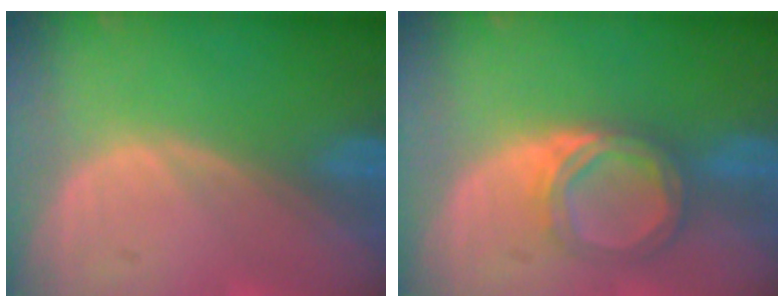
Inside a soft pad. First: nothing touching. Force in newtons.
{"total": 5.1, "press": 5.0, "slide": 1.0}